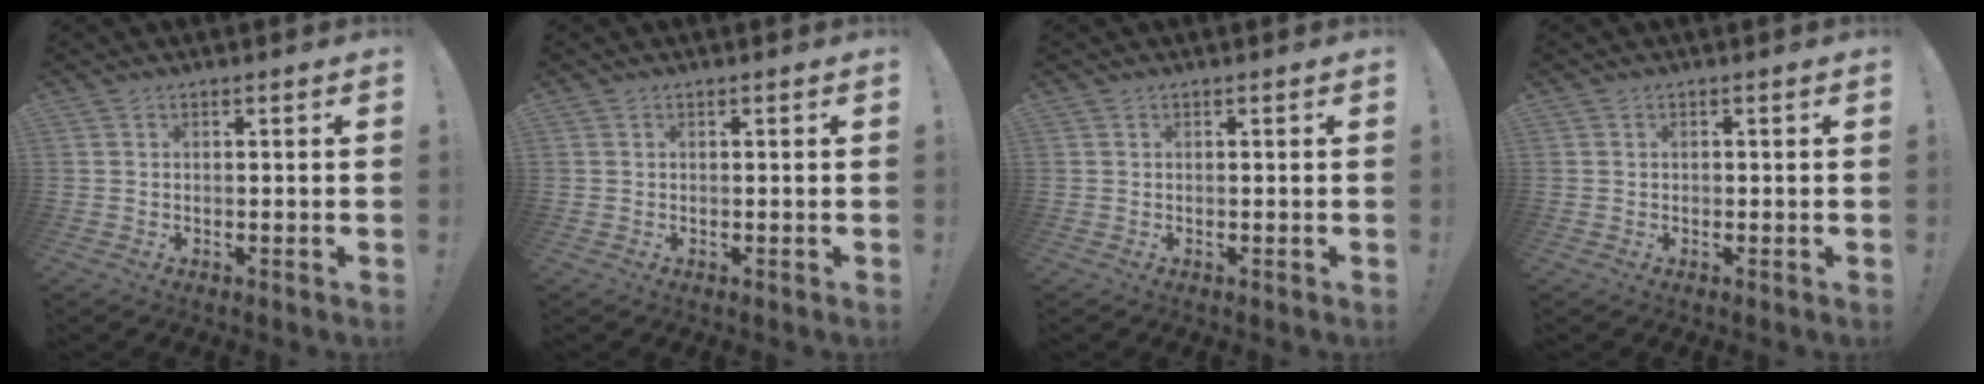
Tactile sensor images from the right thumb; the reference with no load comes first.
{"total": 0.0}
{"total": 0.0}
{"total": 0.6, "force": [-0.4, 0.4, 0.2], "torque": [-0.004, 0.003, -0.007]}